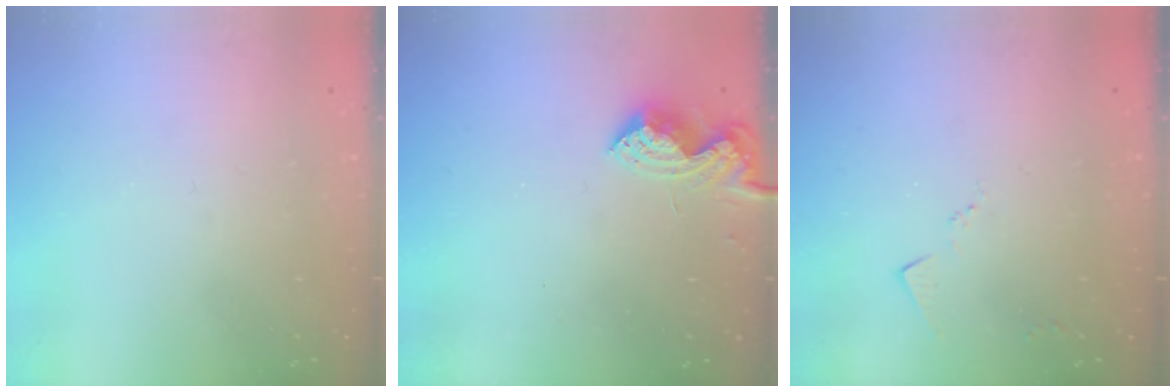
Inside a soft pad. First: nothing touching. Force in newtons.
{"total": 8.0, "press": 8.0, "slide": 0.2}
{"total": 4.1, "press": 4.1, "slide": 0.5}